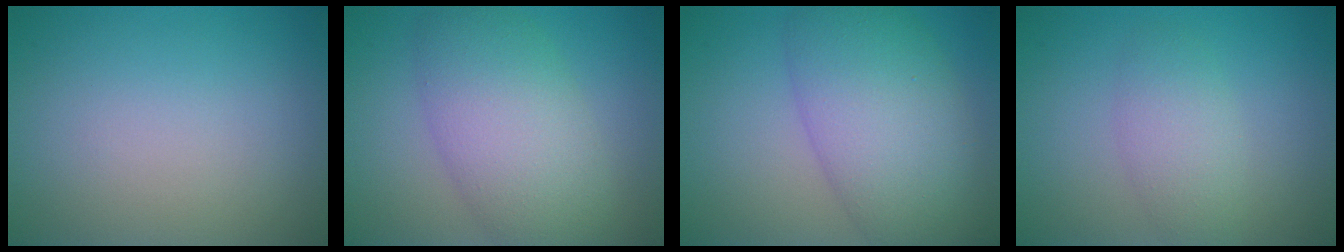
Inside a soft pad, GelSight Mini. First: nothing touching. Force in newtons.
{"total": 8.9, "press": 8.9, "slide": 0.1}
{"total": 8.6, "press": 8.6, "slide": 0.2}
{"total": 2.9, "press": 2.9, "slide": 0.1}